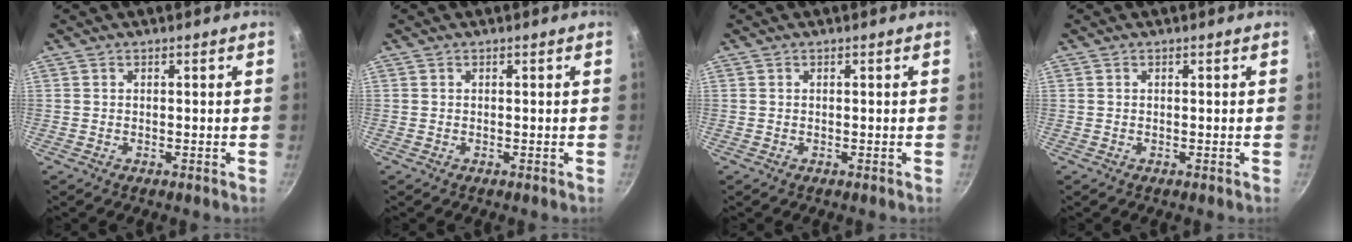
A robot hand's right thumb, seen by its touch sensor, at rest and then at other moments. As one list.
[{"total": 0.0}, {"total": 0.0}, {"total": 0.0}]